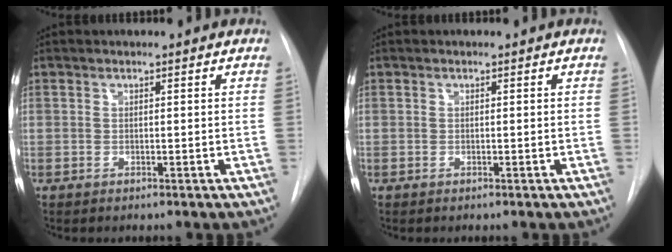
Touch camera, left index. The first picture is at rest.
{"total": 0.0}